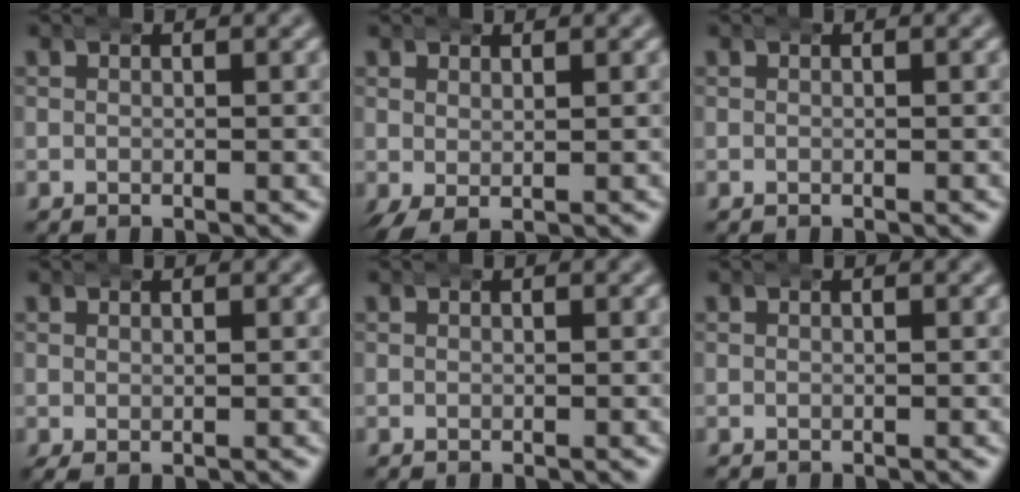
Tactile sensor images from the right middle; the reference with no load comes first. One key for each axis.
{"total": 1.7, "fx": -0.1, "fy": 0.8, "fz": 1.5, "tx": -0.023, "ty": -0.009, "tz": 0.006}
{"total": 0.0}
{"total": 0.9, "fx": -0.1, "fy": 0.3, "fz": 0.8, "tx": -0.010, "ty": -0.002, "tz": 0.001}
{"total": 0.0}
{"total": 0.0}